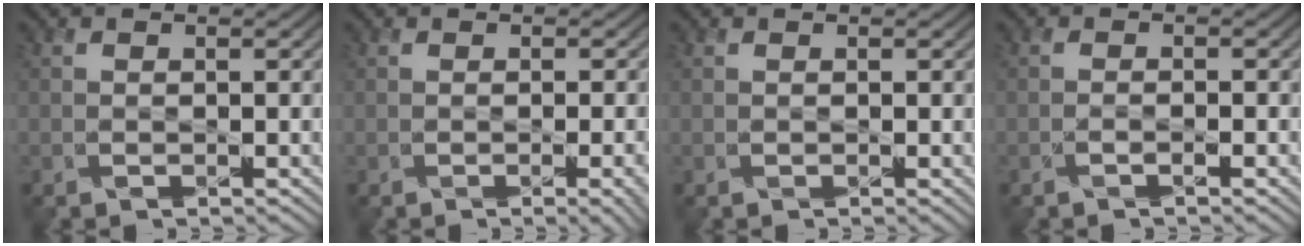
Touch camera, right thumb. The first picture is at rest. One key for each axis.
{"total": 4.3, "fx": -1.2, "fy": 1.5, "fz": 3.9, "tx": -0.036, "ty": -0.007, "tz": -0.002}
{"total": 0.7, "fx": 0.1, "fy": 0.2, "fz": 0.7, "tx": -0.009, "ty": 0.001, "tz": 0.001}
{"total": 1.0, "fx": -0.8, "fy": 0.1, "fz": 0.6, "tx": -0.008, "ty": 0.004, "tz": -0.021}